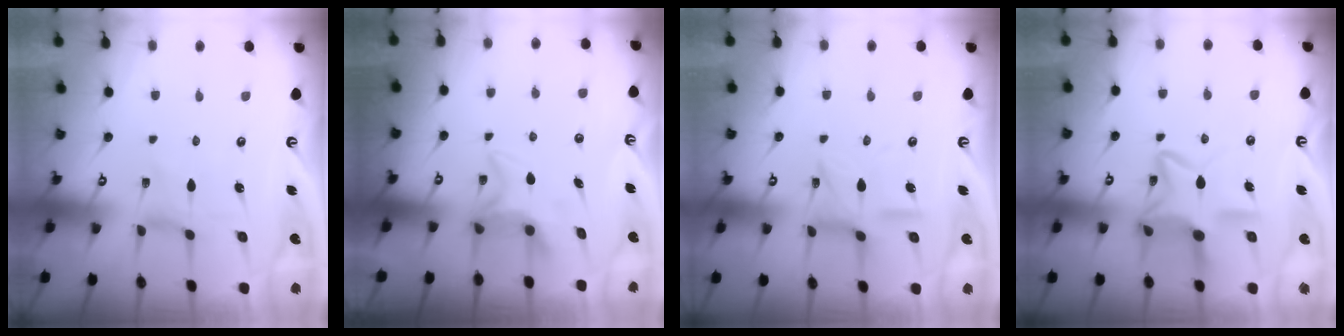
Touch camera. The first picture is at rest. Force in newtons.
{"total": 6.3, "press": 6.3, "slide": 0.2}
{"total": 9.8, "press": 9.8, "slide": 0.8}
{"total": 12.5, "press": 12.5, "slide": 1.0}